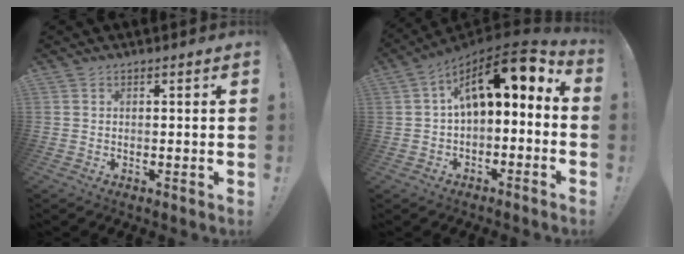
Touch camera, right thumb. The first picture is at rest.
{"total": 12.8, "force": [4.2, 5.6, 10.7], "torque": [-0.174, -0.020, 0.074]}